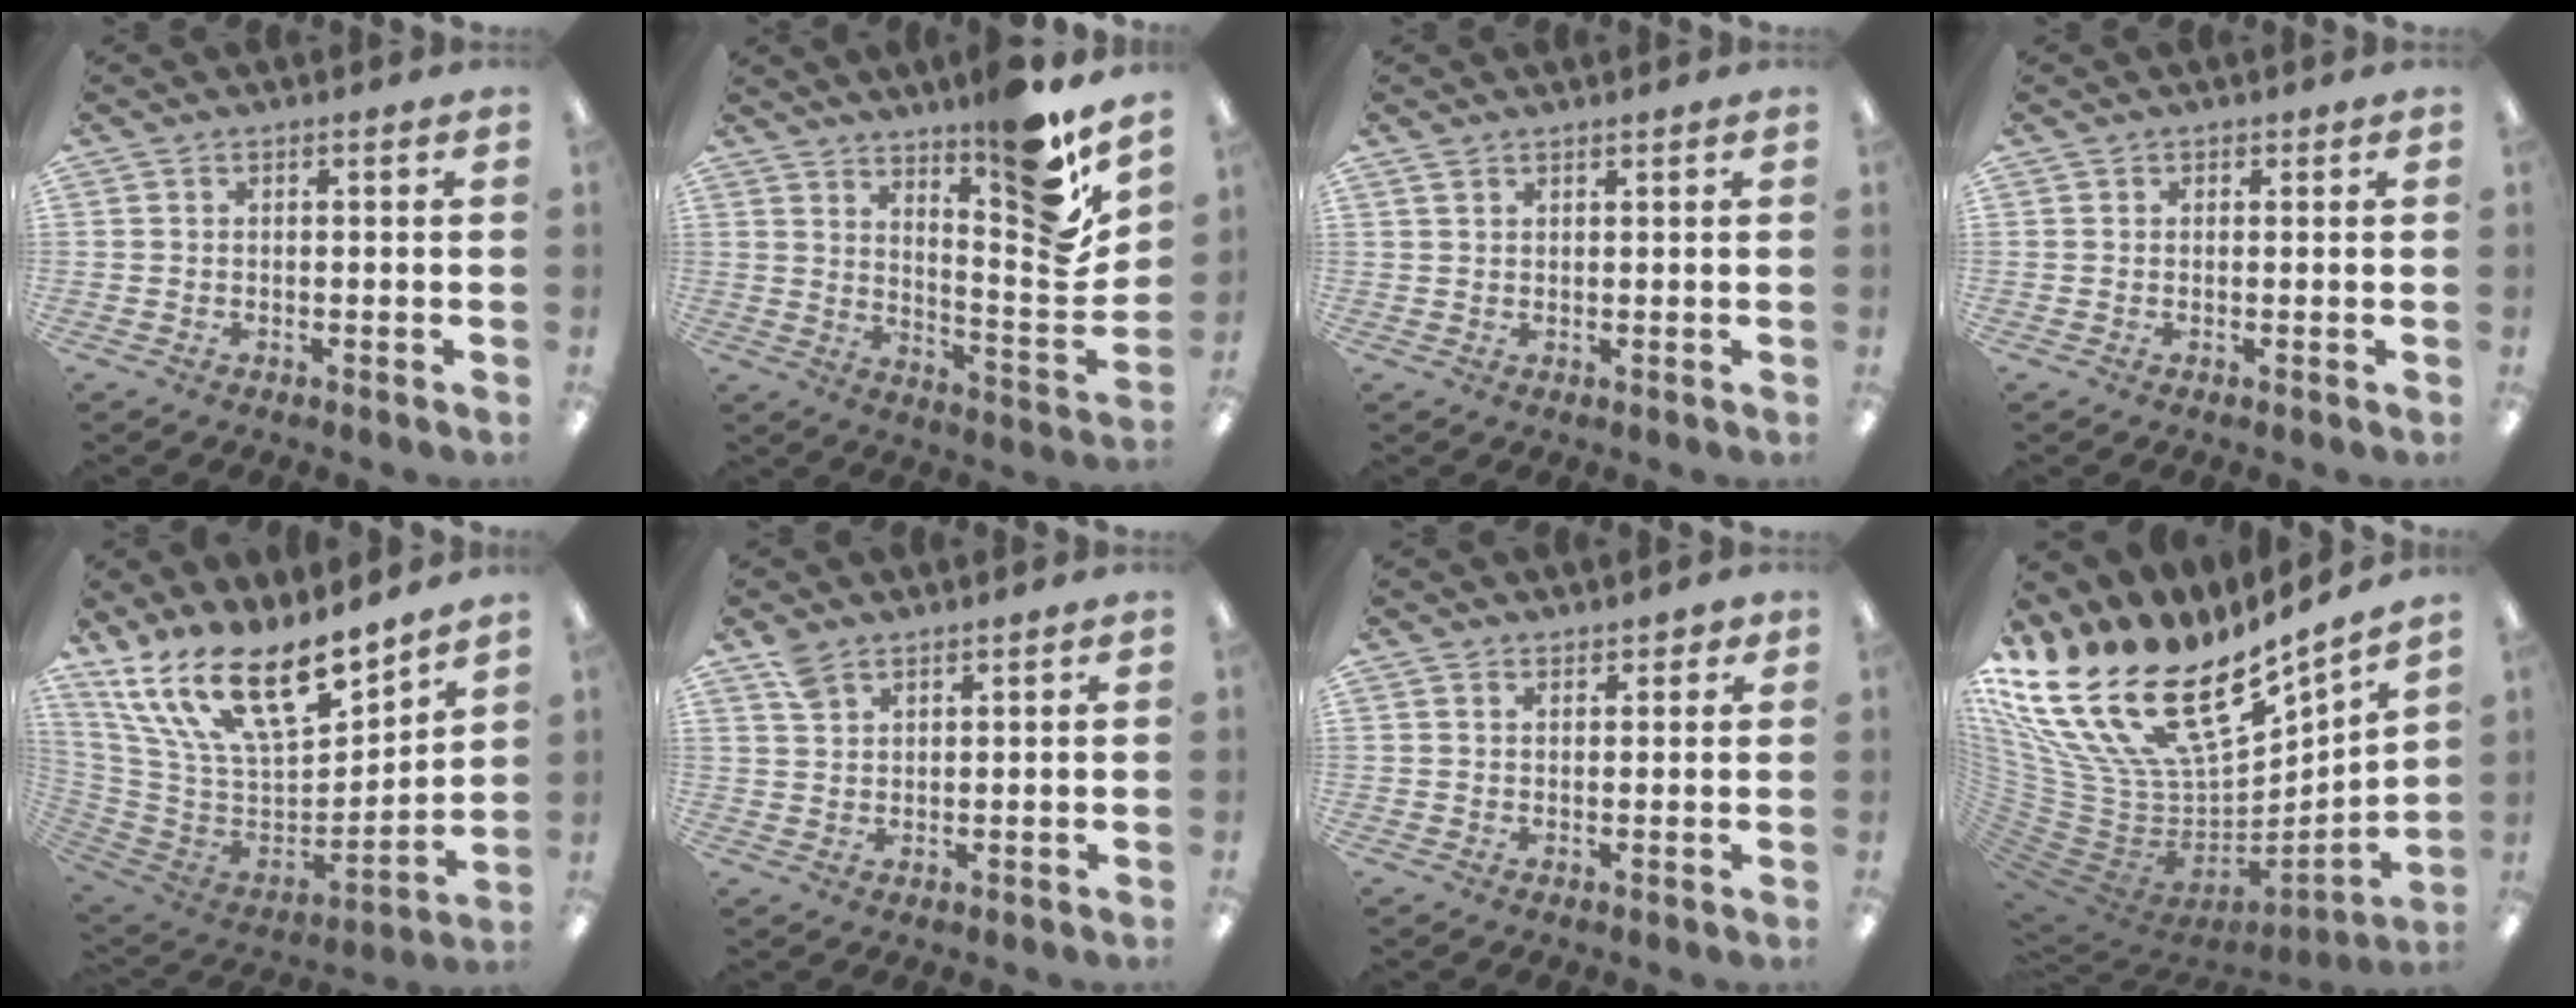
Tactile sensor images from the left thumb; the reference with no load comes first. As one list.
[{"total": 15.1, "force": [11.1, 2.1, 10.1], "torque": [-0.127, -0.110, 0.172]}, {"total": 1.4, "force": [1.2, 0.5, 0.5], "torque": [-0.011, -0.002, 0.024]}, {"total": 0.5, "force": [0.4, 0.4, -0.1], "torque": [0.009, -0.002, 0.005]}, {"total": 23.2, "force": [15.4, 9.1, 14.9], "torque": [-0.284, -0.104, 0.277]}, {"total": 3.9, "force": [3.2, 1.7, 1.6], "torque": [-0.029, -0.012, 0.060]}, {"total": 2.1, "force": [1.9, 1.0, 0.3], "torque": [0.000, -0.006, 0.034]}, {"total": 29.6, "force": [14.0, 15.4, 21.0], "torque": [-0.376, -0.111, 0.297]}]